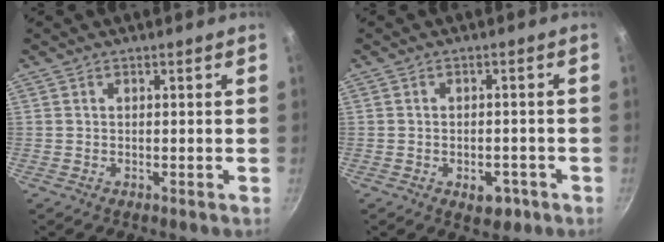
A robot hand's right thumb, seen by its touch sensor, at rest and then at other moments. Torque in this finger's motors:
{"motor_torque": [-0.32, 0.17, 0.01, 0.39, -0.01]}